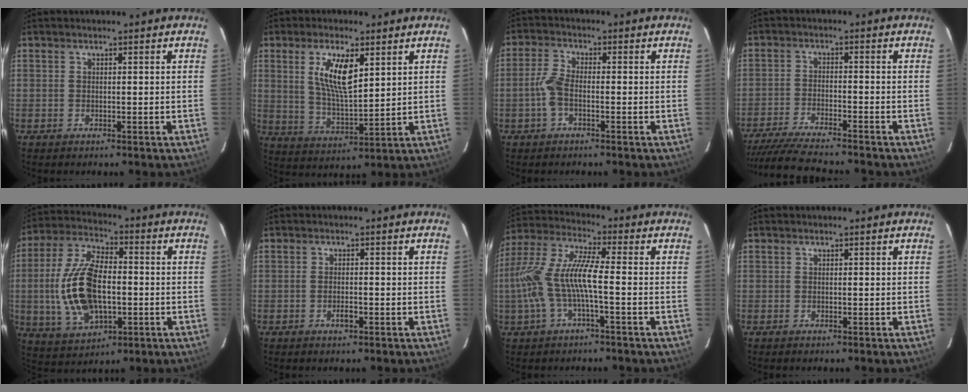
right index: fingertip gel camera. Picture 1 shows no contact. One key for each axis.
{"total": 9.8, "fx": 3.8, "fy": 3.5, "fz": 8.3, "tx": -0.151, "ty": 0.000, "tz": 0.078}
{"total": 4.0, "fx": -1.5, "fy": 1.6, "fz": 3.3, "tx": -0.080, "ty": 0.008, "tz": -0.031}
{"total": 13.9, "fx": -12.5, "fy": 0.7, "fz": 6.0, "tx": -0.136, "ty": -0.021, "tz": -0.212}
{"total": 17.4, "fx": -1.6, "fy": 9.3, "fz": 14.7, "tx": -0.310, "ty": 0.006, "tz": -0.021}
{"total": 1.7, "fx": -0.9, "fy": 0.8, "fz": 1.3, "tx": -0.025, "ty": 0.001, "tz": -0.017}
{"total": 12.2, "fx": -2.6, "fy": 2.0, "fz": 11.8, "tx": -0.245, "ty": 0.002, "tz": -0.048}
{"total": 0.5, "fx": -0.3, "fy": 0.4, "fz": -0.1, "tx": 0.000, "ty": 0.000, "tz": -0.008}